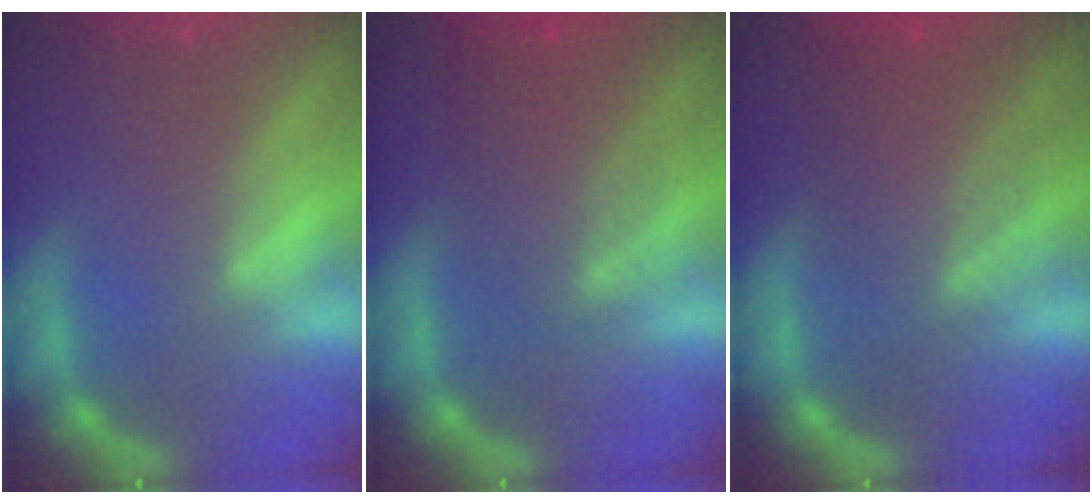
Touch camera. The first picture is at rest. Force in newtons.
{"total": 5.6}
{"total": 6.6}